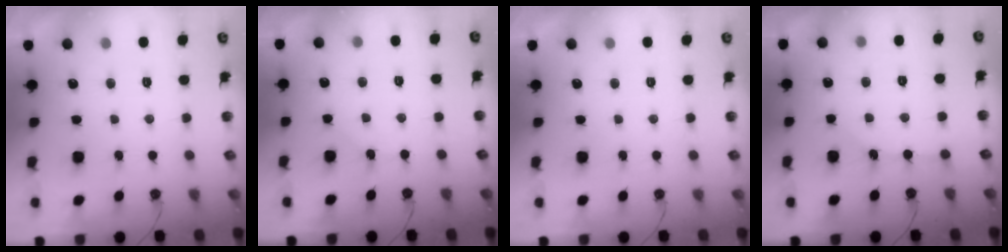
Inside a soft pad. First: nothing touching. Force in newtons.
{"total": 3.7, "press": 3.6, "slide": 0.7}
{"total": 0.0}
{"total": 5.5, "press": 5.5, "slide": 0.8}